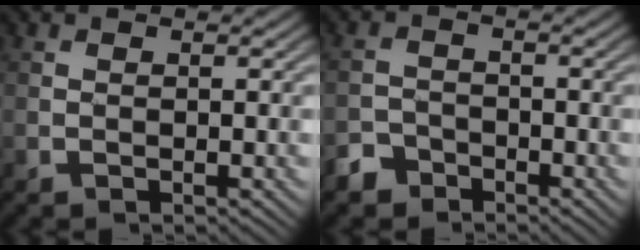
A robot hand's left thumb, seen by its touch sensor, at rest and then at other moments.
{"total": 2.9, "force": [-2.3, 1.7, 0.6], "torque": [-0.009, 0.001, -0.053]}